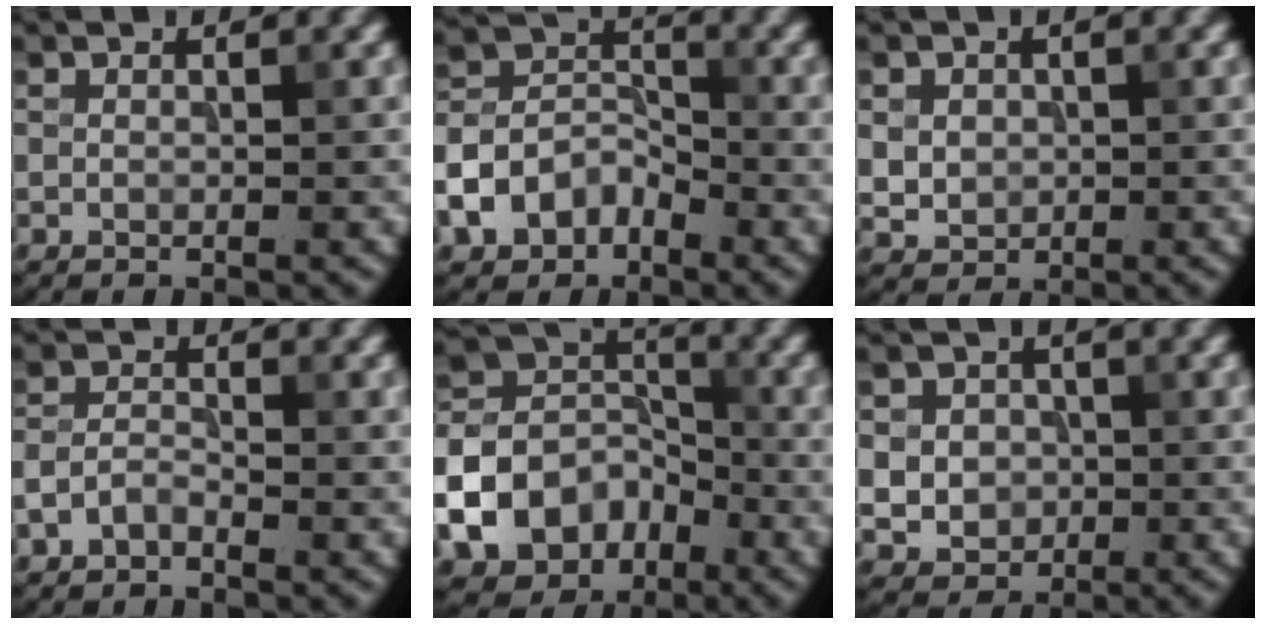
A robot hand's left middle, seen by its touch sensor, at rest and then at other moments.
{"total": 5.6, "force": [-3.0, 4.1, 2.4], "torque": [-0.050, 0.003, -0.065]}
{"total": 2.5, "force": [0.3, 2.2, 1.1], "torque": [-0.027, -0.004, 0.013]}
{"total": 1.6, "force": [-1.1, 0.8, 0.8], "torque": [-0.017, 0.006, -0.027]}
{"total": 8.9, "force": [-4.0, 6.8, 4.1], "torque": [-0.087, 0.002, -0.089]}
{"total": 4.9, "force": [0.3, 4.5, 2.1], "torque": [-0.032, 0.012, -0.006]}